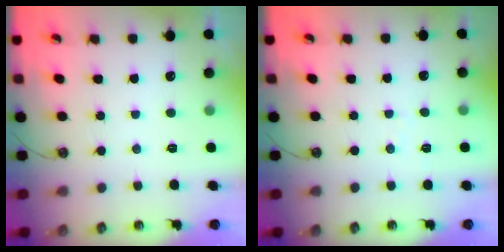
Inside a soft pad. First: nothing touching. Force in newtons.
{"total": 3.2, "press": 3.1, "slide": 0.4}